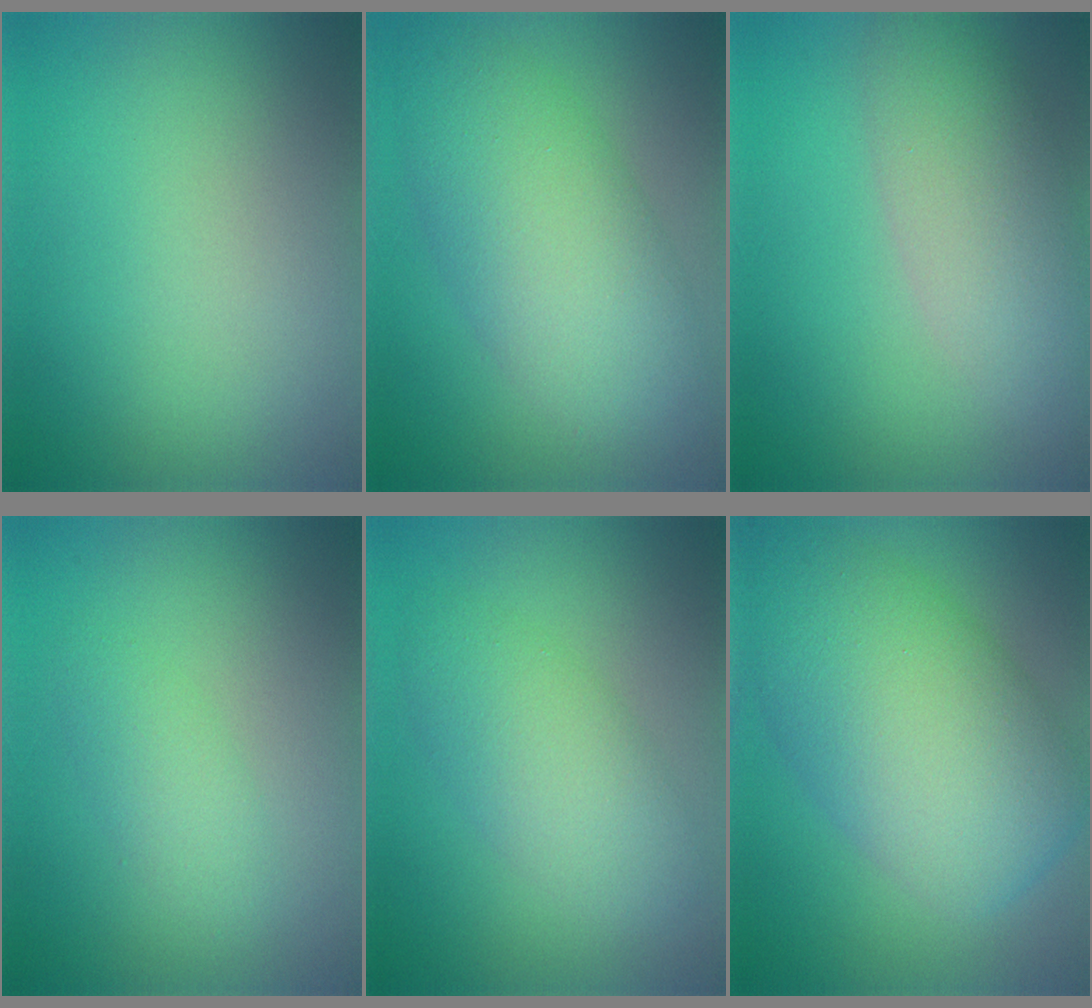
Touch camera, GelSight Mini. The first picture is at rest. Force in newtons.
{"total": 8.1, "press": 8.1, "slide": 0.2}
{"total": 5.2, "press": 5.2, "slide": 0.5}
{"total": 2.1, "press": 2.1, "slide": 0.1}
{"total": 4.4, "press": 4.4, "slide": 0.1}
{"total": 11.5, "press": 11.5, "slide": 0.7}